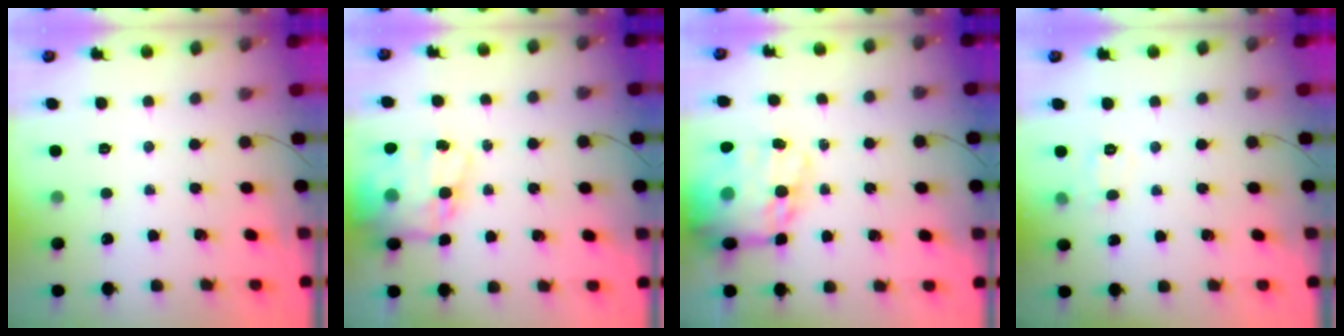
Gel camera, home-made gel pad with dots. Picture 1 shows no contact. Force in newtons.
{"total": 17.1, "press": 16.7, "slide": 3.6}
{"total": 21.5, "press": 20.8, "slide": 5.3}
{"total": 6.6, "press": 6.4, "slide": 1.5}